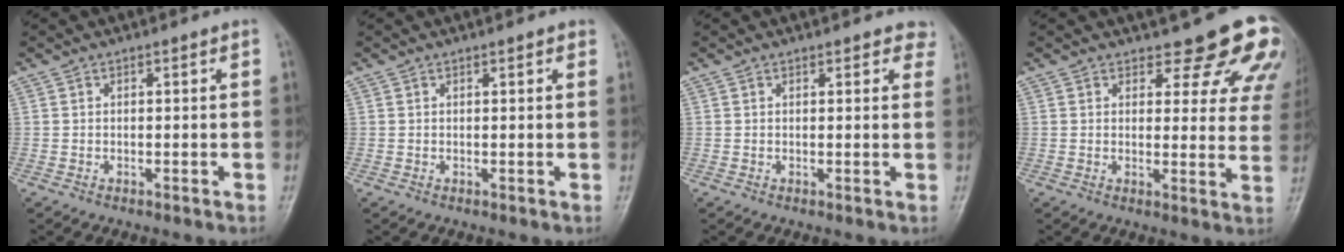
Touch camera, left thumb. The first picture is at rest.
{"total": 1.1, "force": [0.7, 0.4, 0.7], "torque": [-0.010, -0.001, 0.007]}
{"total": 3.2, "force": [2.5, 1.5, 1.2], "torque": [0.016, -0.006, 0.018]}
{"total": 12.8, "force": [11.1, 4.6, 4.3], "torque": [0.004, -0.078, 0.107]}